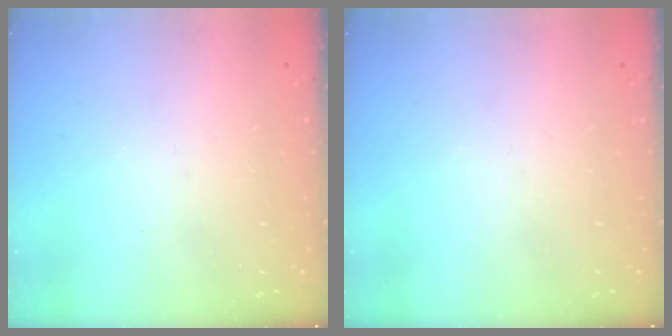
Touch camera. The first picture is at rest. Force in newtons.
{"total": 0.0}